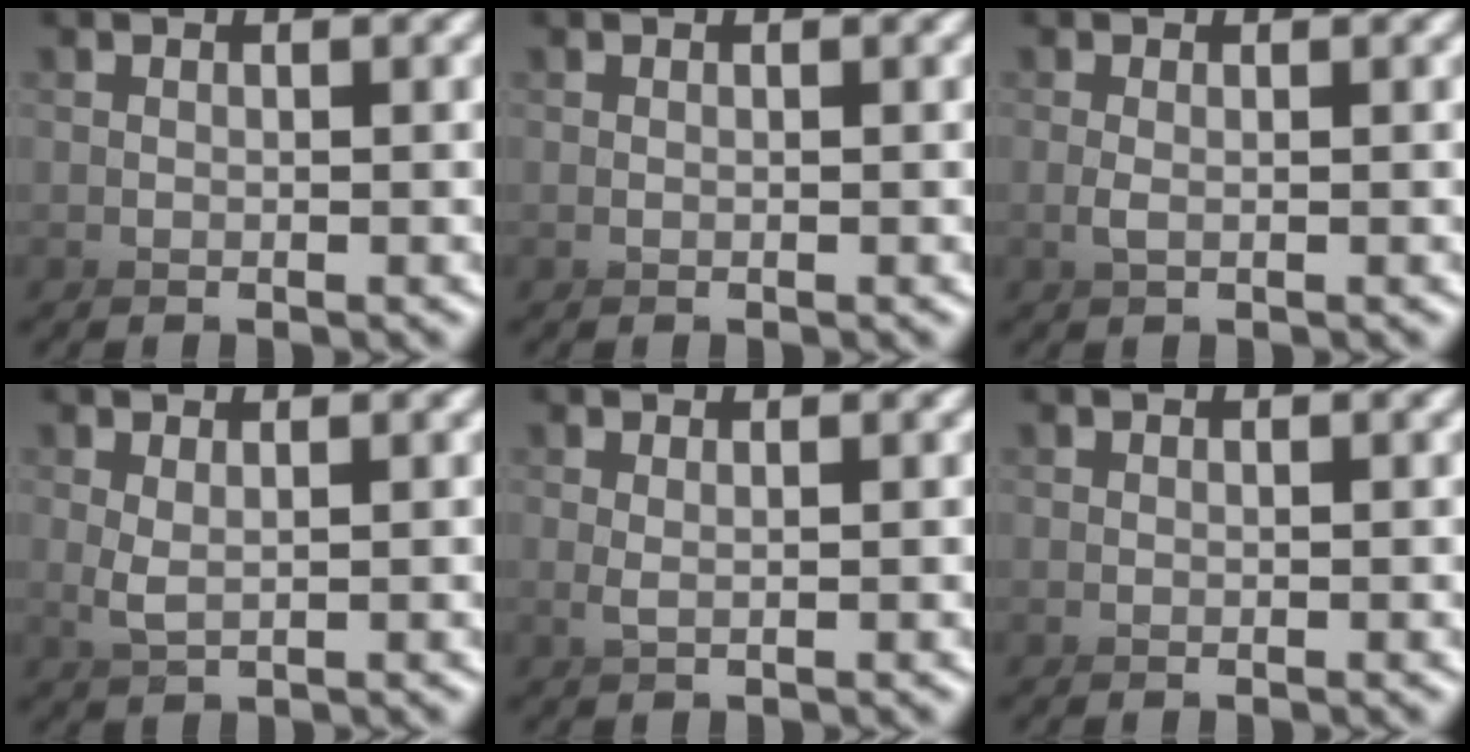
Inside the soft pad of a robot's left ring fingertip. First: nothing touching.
{"total": 0.0}
{"total": 2.0, "force": [0.0, -1.9, 0.6], "torque": [-0.005, 0.010, 0.000]}
{"total": 2.3, "force": [0.9, -2.1, 0.5], "torque": [-0.021, 0.003, 0.020]}
{"total": 2.2, "force": [0.4, -2.0, 0.7], "torque": [-0.009, 0.009, 0.009]}
{"total": 0.0}